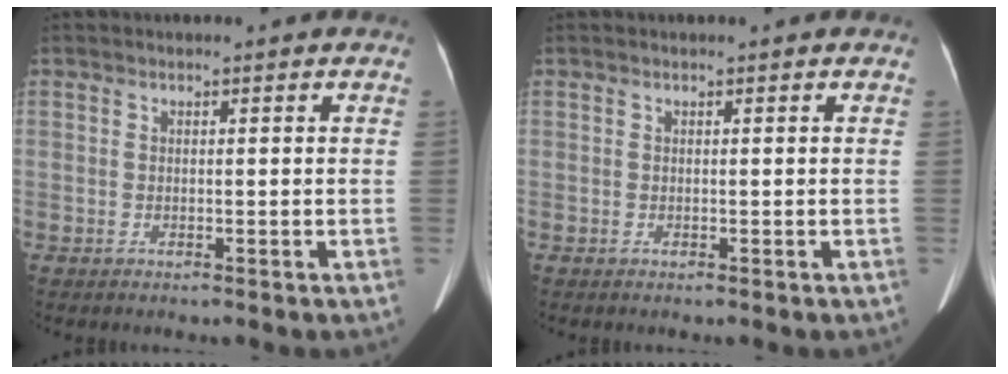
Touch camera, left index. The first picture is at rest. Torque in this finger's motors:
{"motor_torque": [-0.01, 0.07, -0.05, -0.01]}